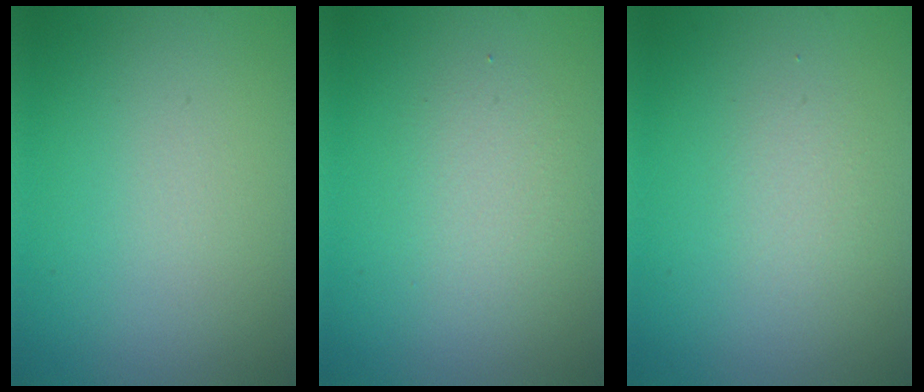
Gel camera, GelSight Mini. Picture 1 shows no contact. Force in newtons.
{"total": 2.1, "press": 2.1, "slide": 0.2}
{"total": 1.2, "press": 1.2, "slide": 0.1}